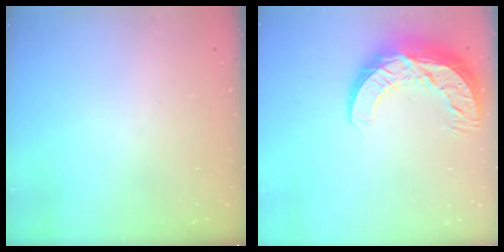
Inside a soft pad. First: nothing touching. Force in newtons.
{"total": 13.5, "press": 13.5, "slide": 0.8}